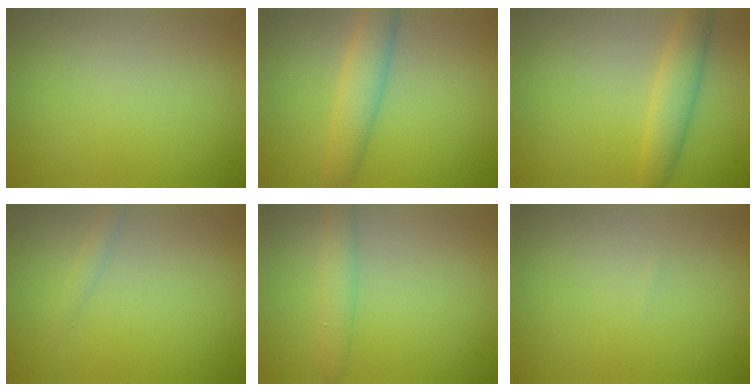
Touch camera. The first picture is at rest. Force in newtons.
{"total": 3.4, "press": 3.4, "slide": 0.0}
{"total": 2.9, "press": 2.9, "slide": 0.1}
{"total": 0.7, "press": 0.7, "slide": 0.1}
{"total": 2.0, "press": 2.0, "slide": 0.1}
{"total": 0.0}